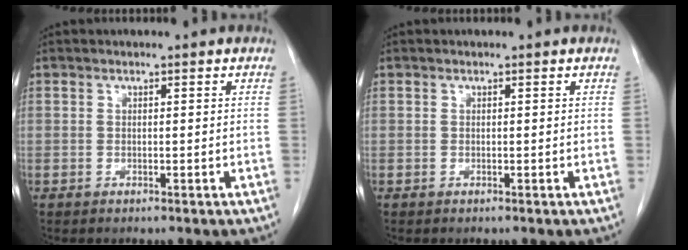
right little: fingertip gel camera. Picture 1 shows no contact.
{"total": 0.0}